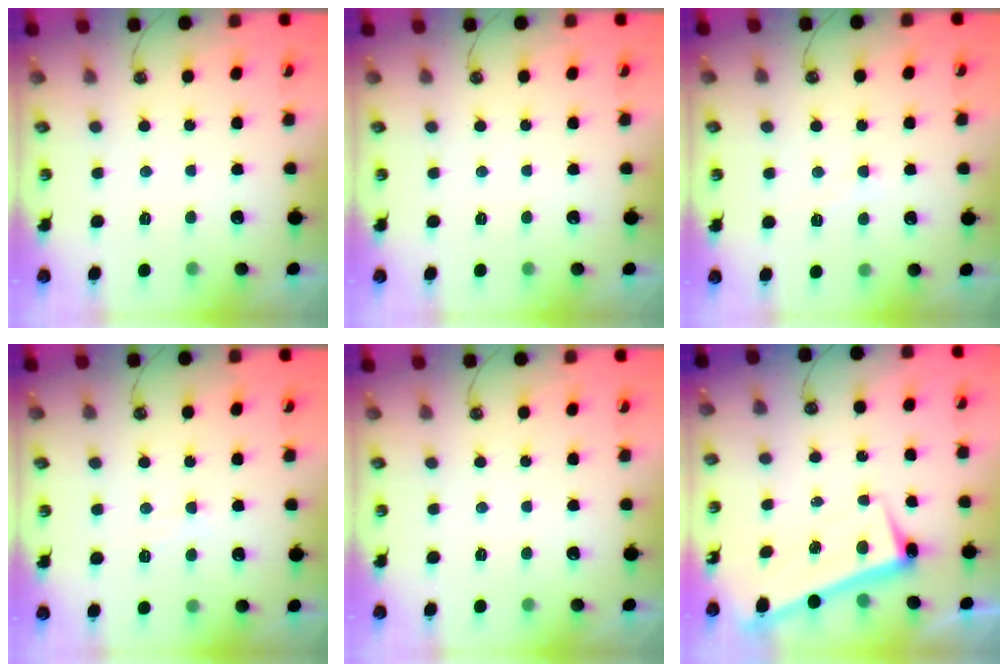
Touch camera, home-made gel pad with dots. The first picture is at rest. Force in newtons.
{"total": 0.0}
{"total": 2.0, "press": 2.0, "slide": 0.4}
{"total": 0.6, "press": 0.5, "slide": 0.4}
{"total": 0.0}
{"total": 2.6, "press": 2.5, "slide": 0.6}